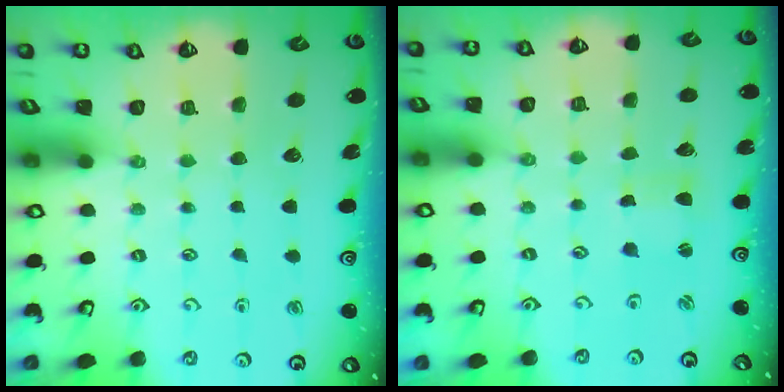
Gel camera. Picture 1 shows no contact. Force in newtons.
{"total": 1.7, "press": 1.7, "slide": 0.3}